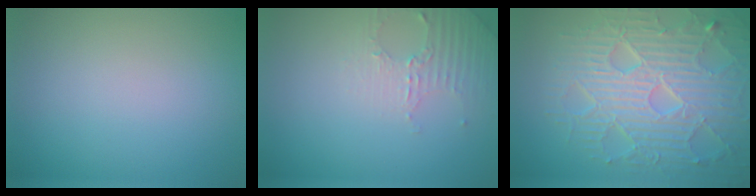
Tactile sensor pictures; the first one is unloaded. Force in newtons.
{"total": 2.6, "press": 2.5, "slide": 0.7}
{"total": 8.8, "press": 6.3, "slide": 6.2}